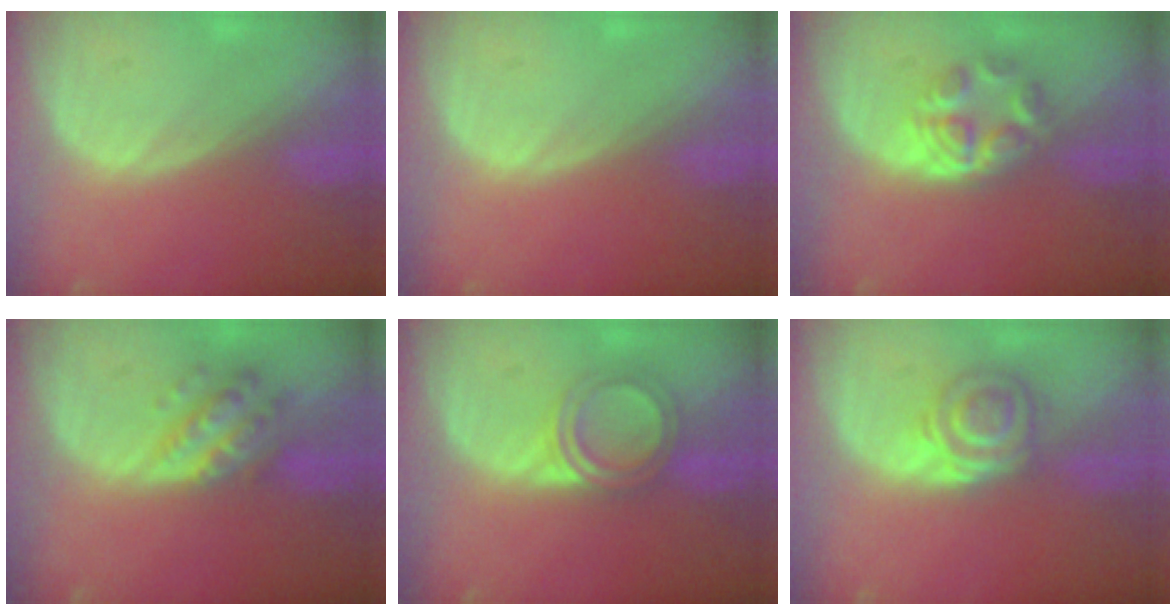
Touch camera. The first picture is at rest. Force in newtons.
{"total": 0.0}
{"total": 6.1, "press": 5.1, "slide": 3.3}
{"total": 6.4, "press": 5.7, "slide": 2.9}
{"total": 4.9, "press": 4.7, "slide": 1.4}
{"total": 5.7, "press": 5.4, "slide": 2.0}